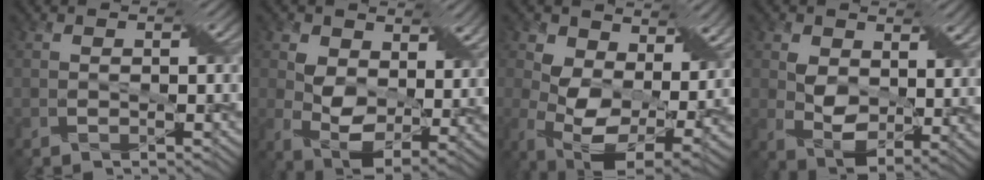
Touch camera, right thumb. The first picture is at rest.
{"total": 9.0, "force": [3.5, 5.8, 6.0], "torque": [-0.137, -0.014, 0.066]}
{"total": 12.6, "force": [3.4, 8.0, 9.1], "torque": [-0.194, -0.028, 0.070]}
{"total": 7.2, "force": [2.7, 4.5, 4.9], "torque": [-0.103, -0.016, 0.051]}